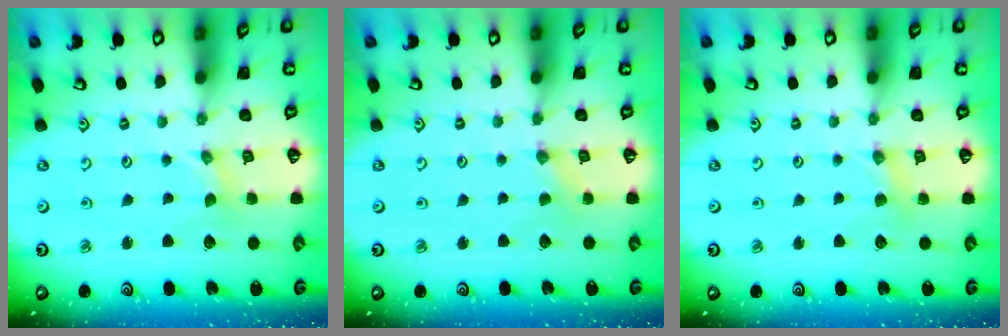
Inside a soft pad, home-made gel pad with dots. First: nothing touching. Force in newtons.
{"total": 0.0}
{"total": 3.0, "press": 2.9, "slide": 0.4}